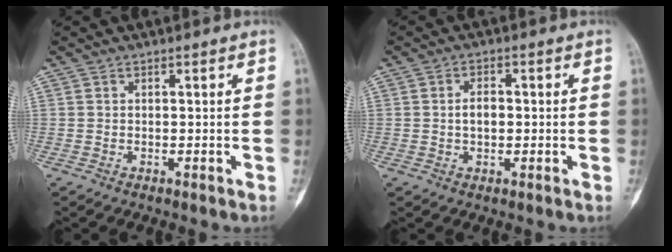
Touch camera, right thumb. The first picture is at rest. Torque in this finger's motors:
{"motor_torque": [-0.43, 0.41, 0.28, 0.28, -0.07]}